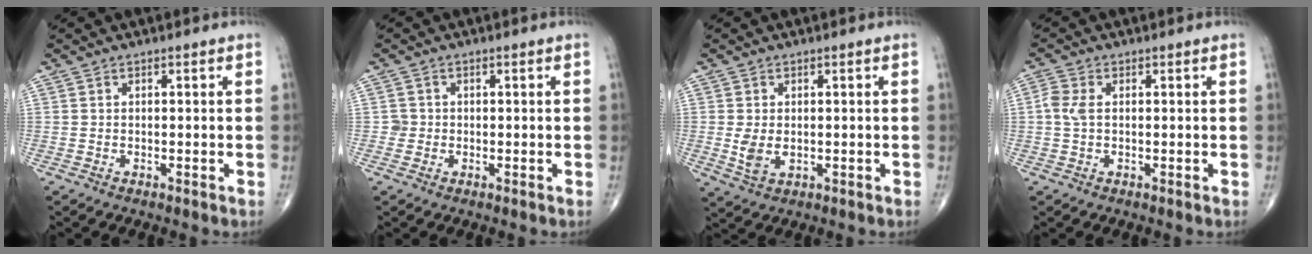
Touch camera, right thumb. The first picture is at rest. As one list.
[{"total": 1.5, "force": [-0.2, 1.5, 0.0], "torque": [0.011, 0.006, -0.005]}, {"total": 3.9, "force": [-0.2, 2.5, 2.9], "torque": [-0.057, -0.009, 0.003]}, {"total": 3.1, "force": [0.2, 1.7, 2.5], "torque": [-0.072, 0.009, 0.001]}]